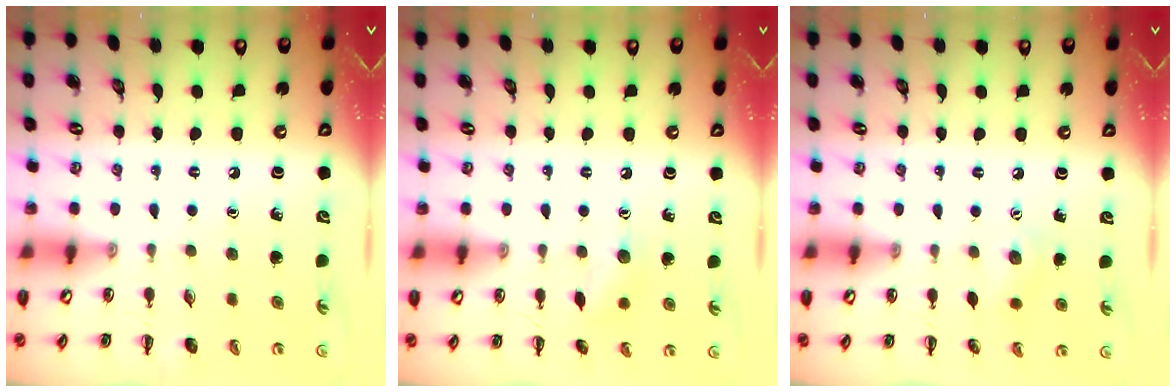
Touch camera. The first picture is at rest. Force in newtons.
{"total": 6.2, "press": 6.1, "slide": 0.9}
{"total": 6.5, "press": 6.4, "slide": 1.1}